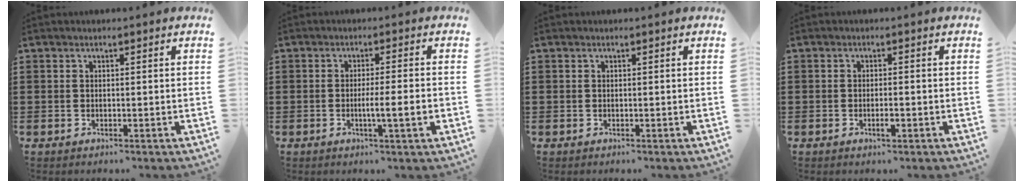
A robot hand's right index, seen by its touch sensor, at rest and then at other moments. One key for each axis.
{"total": 4.4, "fx": -1.1, "fy": -0.1, "fz": 4.3, "tx": -0.073, "ty": -0.009, "tz": -0.020}
{"total": 0.0}
{"total": 1.7, "fx": -0.8, "fy": 0.4, "fz": 1.5, "tx": -0.027, "ty": 0.000, "tz": -0.013}